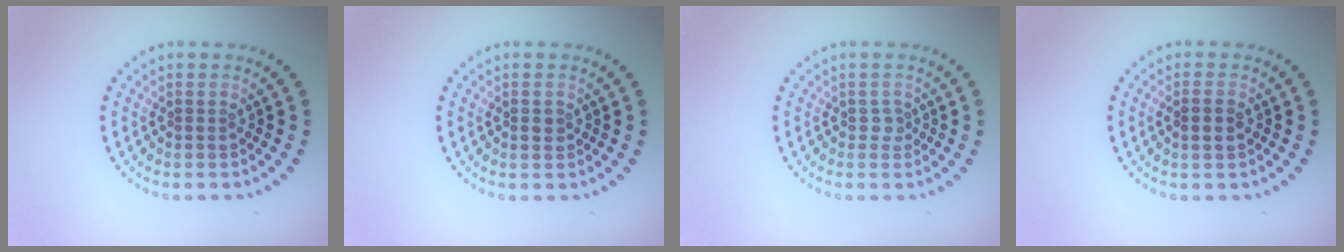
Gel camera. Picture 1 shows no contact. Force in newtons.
{"total": 0.9, "press": 0.9, "slide": 0.2}
{"total": 0.9, "press": 0.7, "slide": 0.6}
{"total": 1.7, "press": 1.6, "slide": 0.5}